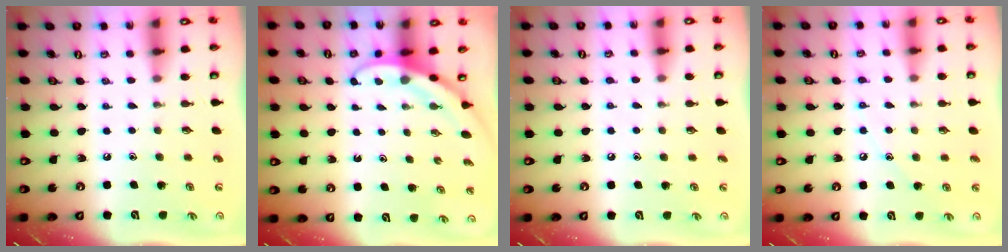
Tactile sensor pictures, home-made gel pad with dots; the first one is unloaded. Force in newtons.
{"total": 3.1, "press": 3.1, "slide": 0.0}
{"total": 4.0, "press": 3.9, "slide": 0.6}
{"total": 5.9, "press": 5.9, "slide": 0.5}